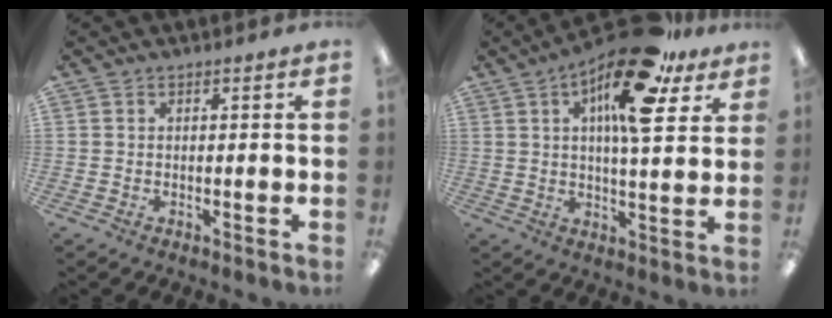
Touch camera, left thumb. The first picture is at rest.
{"total": 18.6, "force": [9.5, 6.4, 14.6], "torque": [-0.227, -0.038, 0.149]}